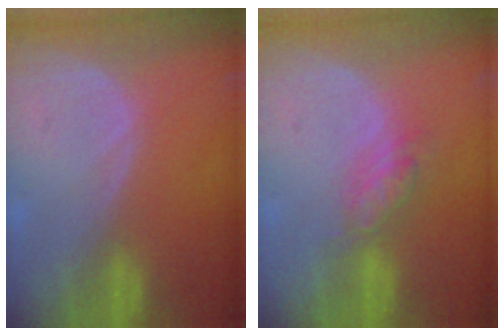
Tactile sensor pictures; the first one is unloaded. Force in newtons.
{"total": 4.7, "press": 4.2, "slide": 2.1}